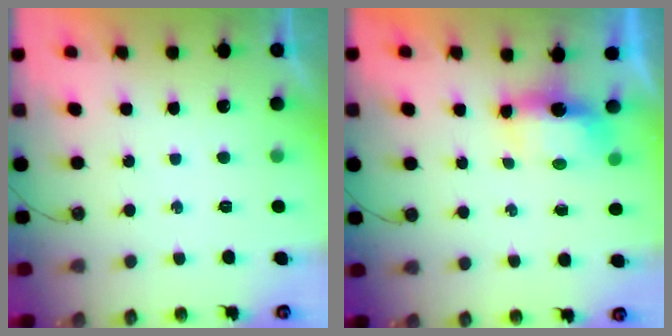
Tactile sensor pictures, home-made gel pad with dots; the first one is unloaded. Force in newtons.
{"total": 5.7, "press": 5.7, "slide": 0.9}